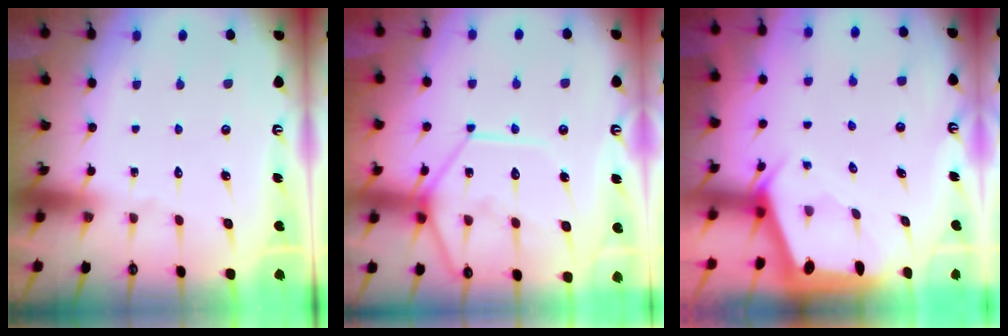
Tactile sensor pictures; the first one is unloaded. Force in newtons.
{"total": 14.8, "press": 14.7, "slide": 1.4}
{"total": 2.0, "press": 1.9, "slide": 0.3}